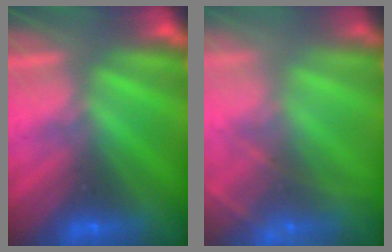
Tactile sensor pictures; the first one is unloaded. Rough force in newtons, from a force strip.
{"total": 7.2}